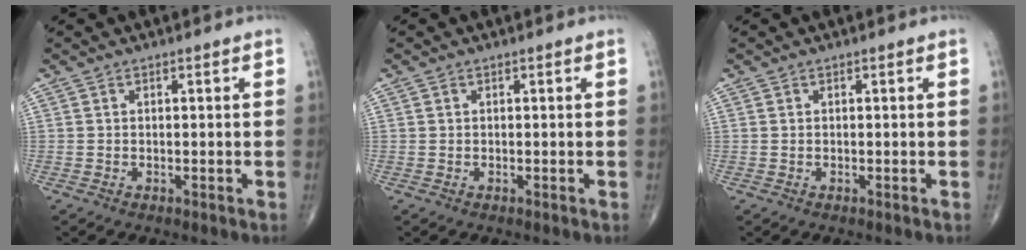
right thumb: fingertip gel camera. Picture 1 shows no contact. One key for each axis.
{"total": 0.0}
{"total": 0.0}